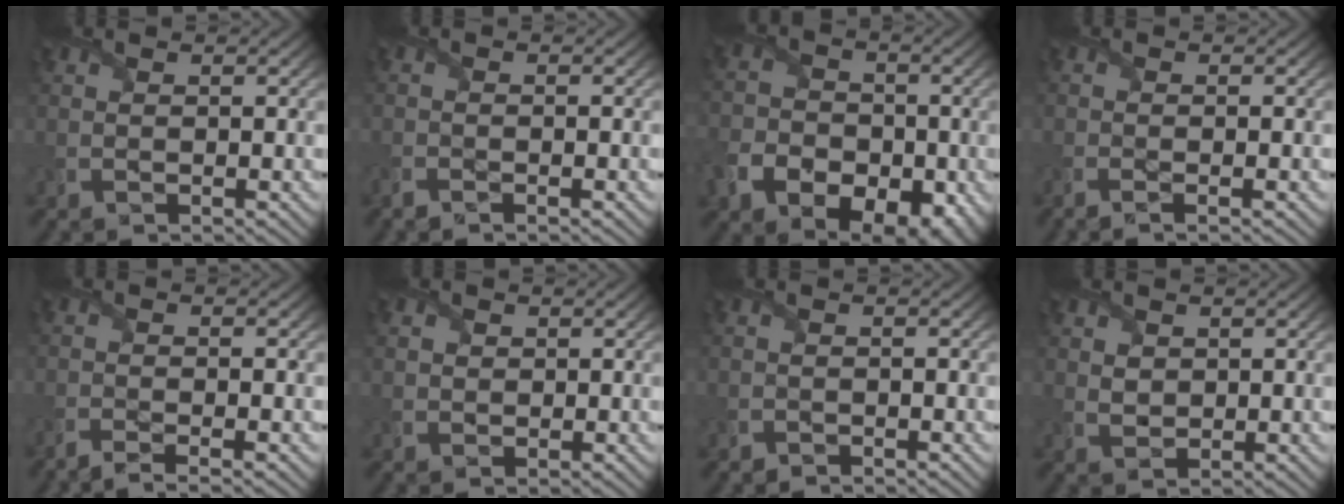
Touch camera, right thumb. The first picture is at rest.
{"total": 1.7, "force": [-1.4, 0.0, 0.9], "torque": [-0.023, -0.005, -0.027]}
{"total": 12.5, "force": [-6.3, 8.8, 6.2], "torque": [-0.124, -0.047, -0.110]}
{"total": 1.7, "force": [-1.1, -0.4, 1.3], "torque": [-0.027, -0.004, -0.022]}
{"total": 2.8, "force": [-2.1, -0.4, 1.8], "torque": [-0.033, -0.004, -0.048]}
{"total": 0.8, "force": [0.3, 0.8, 0.1], "torque": [-0.009, -0.003, 0.004]}
{"total": 0.9, "force": [-0.8, -0.2, 0.0], "torque": [0.003, -0.004, -0.014]}
{"total": 1.4, "force": [0.8, 1.0, 0.6], "torque": [-0.023, -0.002, 0.015]}